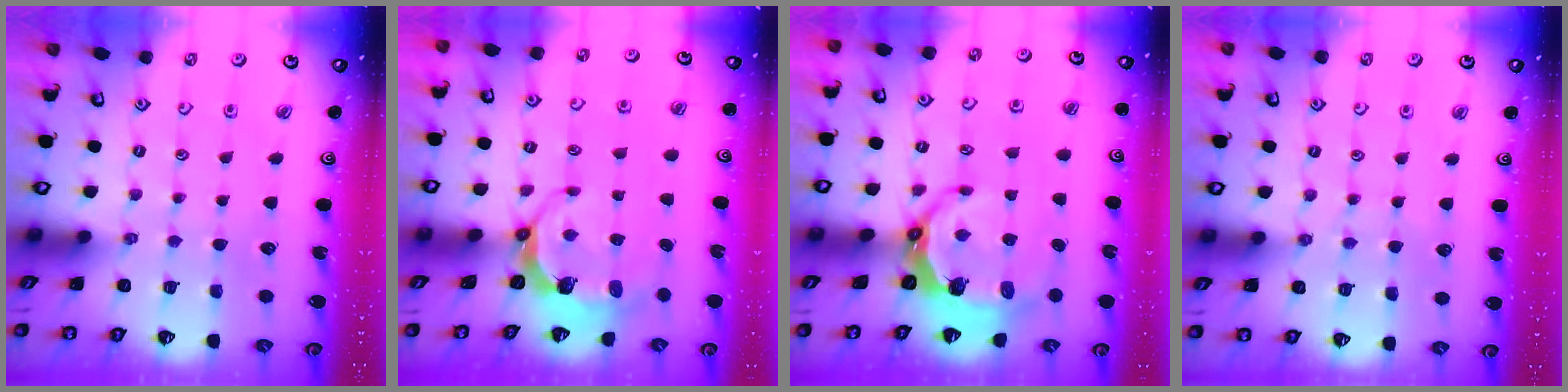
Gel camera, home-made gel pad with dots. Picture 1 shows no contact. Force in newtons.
{"total": 7.0, "press": 5.8, "slide": 3.9}
{"total": 7.0, "press": 5.6, "slide": 4.2}
{"total": 2.8, "press": 2.7, "slide": 0.5}